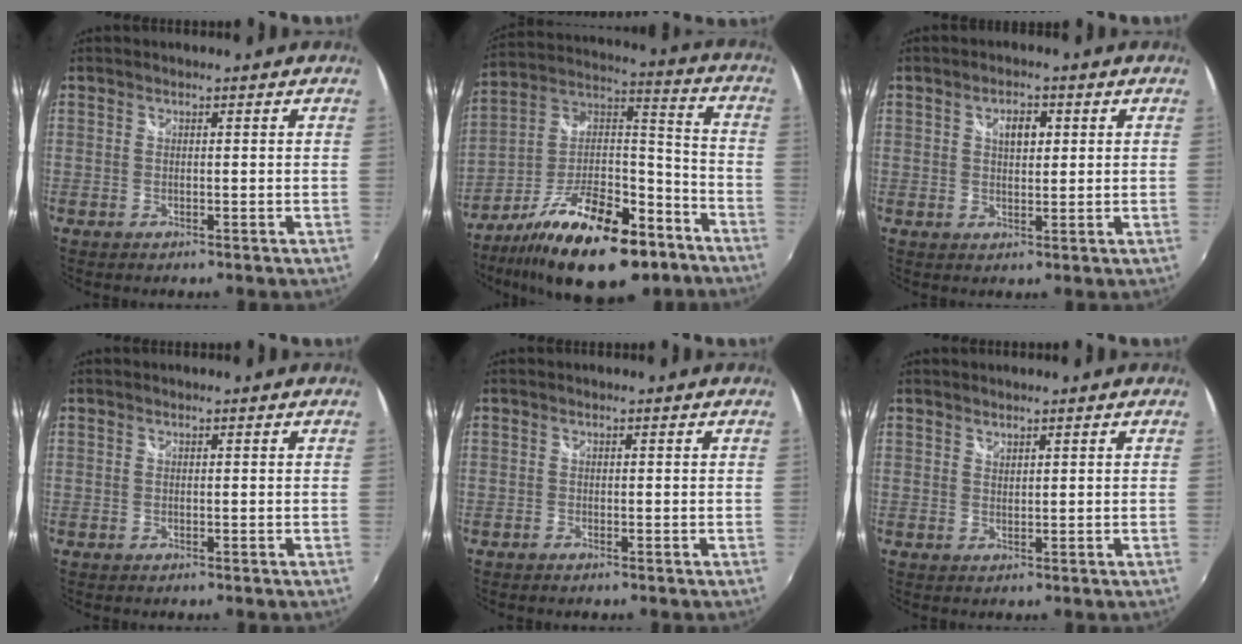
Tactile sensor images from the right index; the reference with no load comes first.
{"total": 24.2, "force": [-14.8, 9.8, 16.4], "torque": [-0.289, 0.003, -0.229]}
{"total": 3.7, "force": [1.3, 2.0, 2.9], "torque": [-0.045, 0.008, 0.021]}
{"total": 0.0}
{"total": 0.5, "force": [-0.5, 0.2, 0.2], "torque": [-0.004, -0.001, -0.010]}
{"total": 1.1, "force": [1.1, 0.1, 0.2], "torque": [-0.001, 0.001, 0.019]}